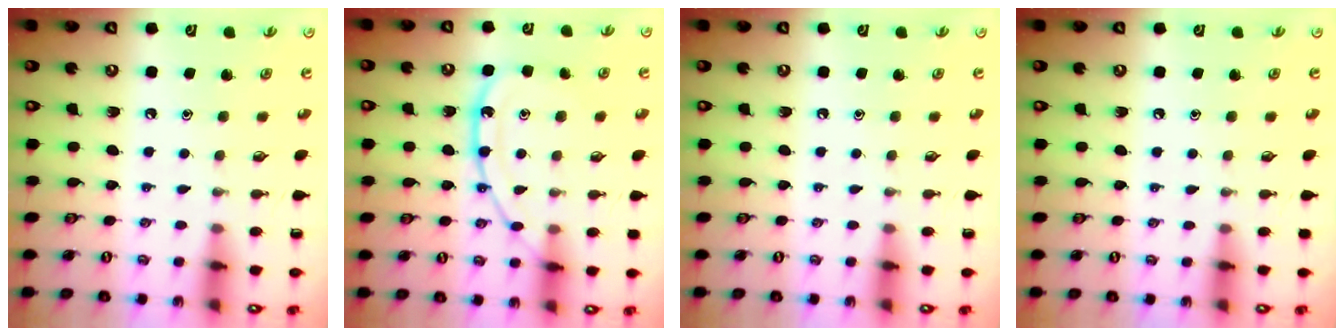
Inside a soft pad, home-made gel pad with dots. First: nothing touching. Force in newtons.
{"total": 14.0, "press": 13.9, "slide": 1.3}
{"total": 0.0}
{"total": 2.3, "press": 2.3, "slide": 0.4}